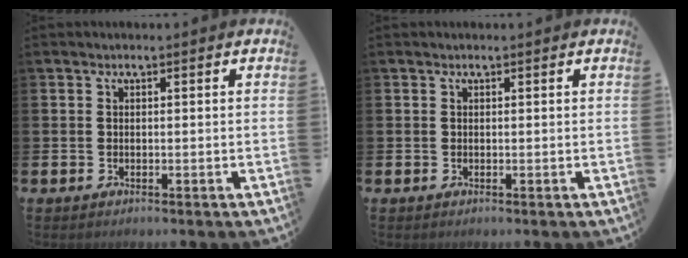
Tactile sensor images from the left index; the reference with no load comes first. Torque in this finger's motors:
{"motor_torque": [0.12, -0.06, -0.04, -0.01]}